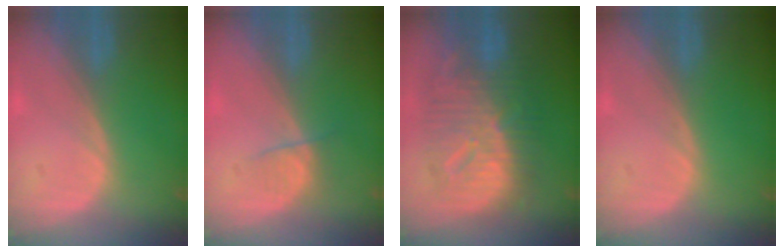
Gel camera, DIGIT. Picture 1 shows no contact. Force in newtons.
{"total": 2.5, "press": 2.3, "slide": 0.9}
{"total": 12.5, "press": 12.4, "slide": 1.1}
{"total": 0.0}